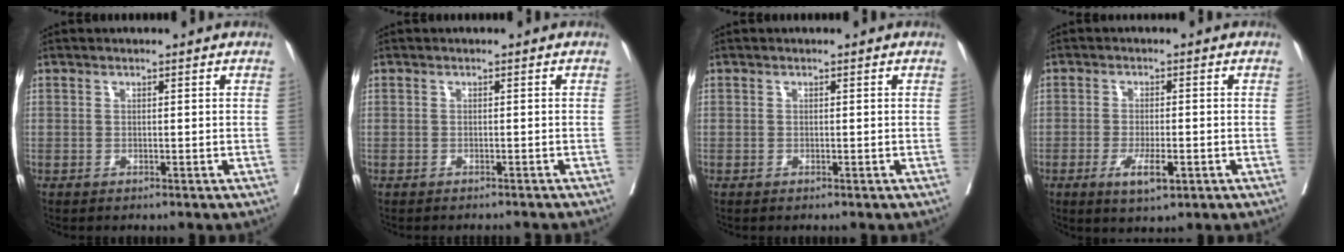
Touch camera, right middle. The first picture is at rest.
{"total": 3.3, "force": [-3.2, 0.2, 0.6], "torque": [-0.004, -0.007, -0.040]}
{"total": 0.0}
{"total": 4.8, "force": [-2.0, 1.1, 4.3], "torque": [-0.075, -0.005, -0.028]}